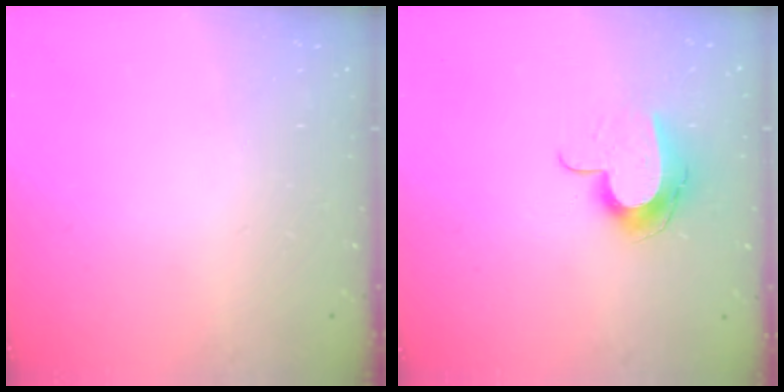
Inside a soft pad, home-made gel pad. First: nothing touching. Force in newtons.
{"total": 10.9, "press": 10.9, "slide": 0.7}